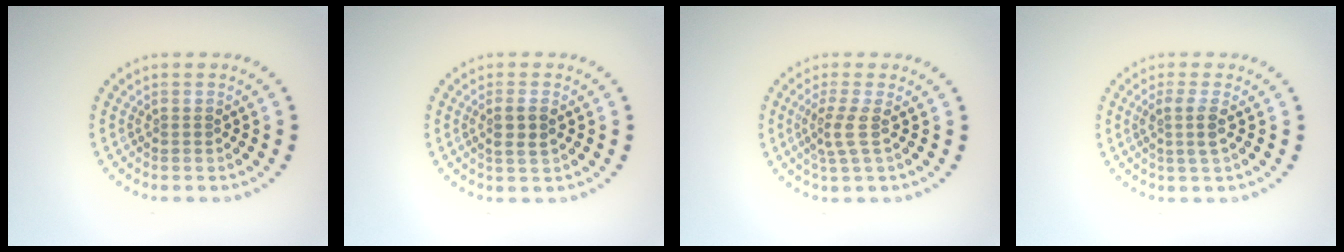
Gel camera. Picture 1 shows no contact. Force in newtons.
{"total": 1.9, "press": 1.8, "slide": 0.7}
{"total": 2.3, "press": 1.6, "slide": 1.6}
{"total": 1.9, "press": 1.6, "slide": 1.0}